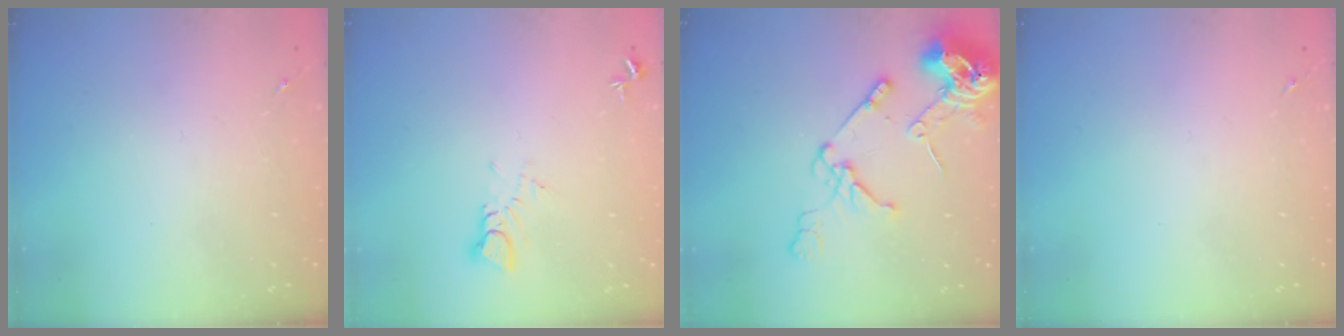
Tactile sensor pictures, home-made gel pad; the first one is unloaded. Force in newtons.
{"total": 3.9, "press": 3.9, "slide": 0.2}
{"total": 15.7, "press": 15.6, "slide": 2.0}
{"total": 0.0}